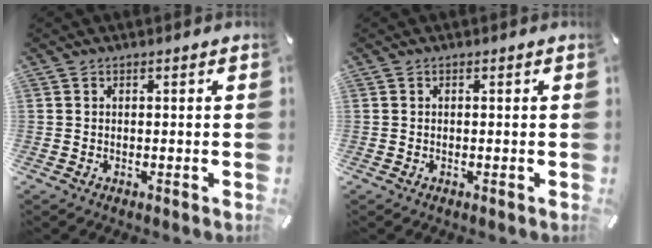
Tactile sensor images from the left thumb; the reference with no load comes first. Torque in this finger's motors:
{"motor_torque": [-0.01, -0.01, 0.00, 0.00, 0.00]}